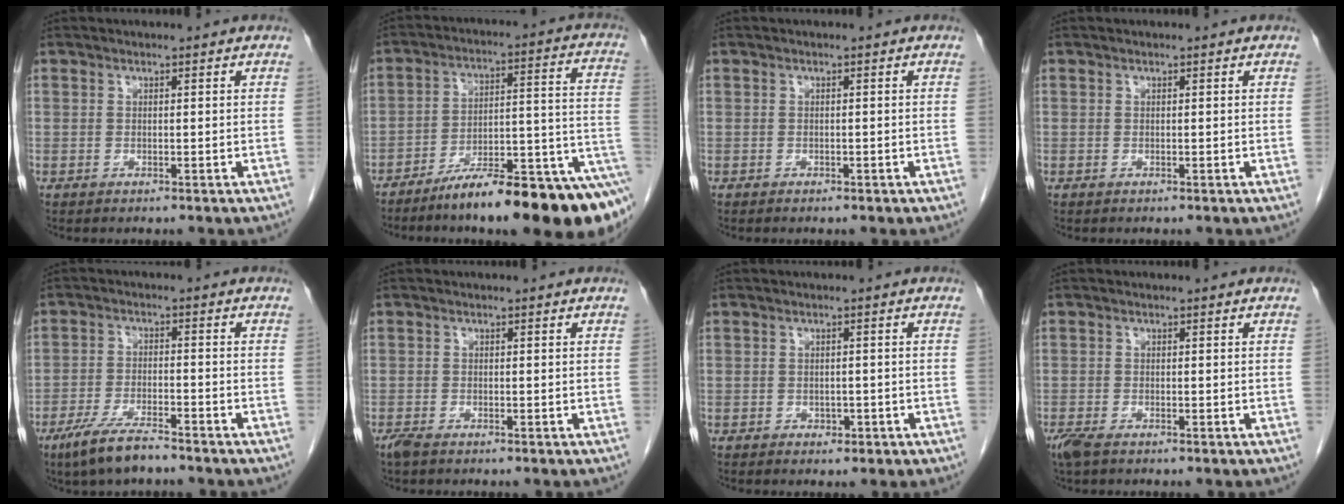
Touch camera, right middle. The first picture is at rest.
{"total": 19.5, "force": [-12.5, 2.1, 14.8], "torque": [-0.137, 0.032, -0.194]}
{"total": 0.9, "force": [-0.7, 0.3, 0.5], "torque": [-0.013, -0.002, -0.005]}
{"total": 0.0}
{"total": 7.2, "force": [-5.5, 1.1, 4.6], "torque": [-0.098, -0.017, -0.101]}
{"total": 1.7, "force": [-1.3, 0.4, 0.9], "torque": [-0.027, -0.006, -0.025]}
{"total": 1.6, "force": [-0.8, 1.0, 0.9], "torque": [-0.014, 0.001, -0.004]}
{"total": 2.8, "force": [-2.0, 0.8, 1.7], "torque": [-0.044, -0.010, -0.036]}